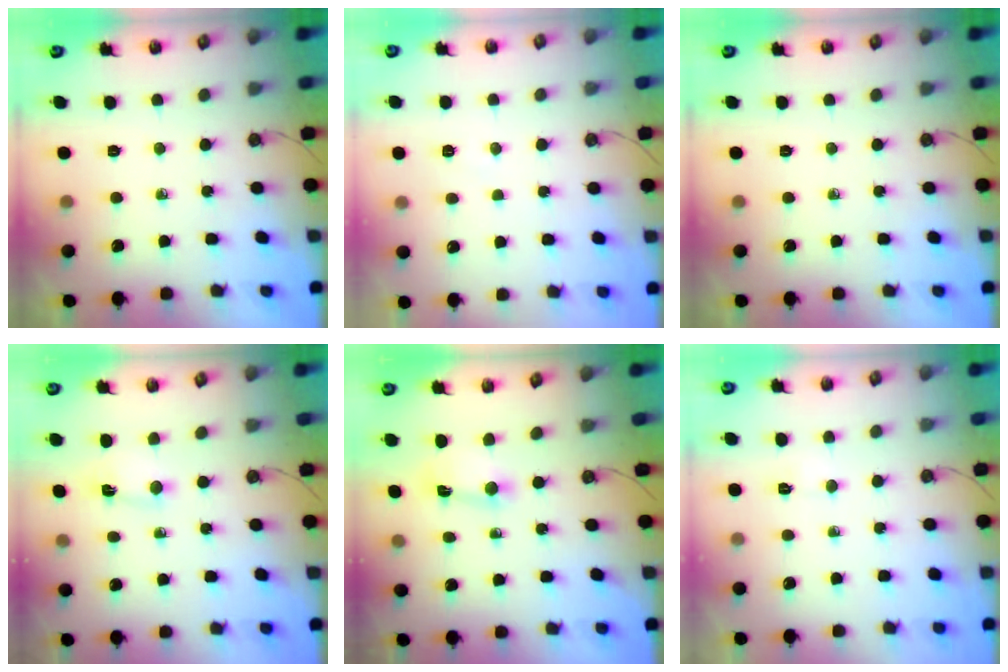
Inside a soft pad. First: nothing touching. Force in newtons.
{"total": 3.4, "press": 3.4, "slide": 0.5}
{"total": 0.0}
{"total": 1.1, "press": 1.0, "slide": 0.6}
{"total": 1.8, "press": 1.8, "slide": 0.2}
{"total": 2.9, "press": 2.6, "slide": 1.4}